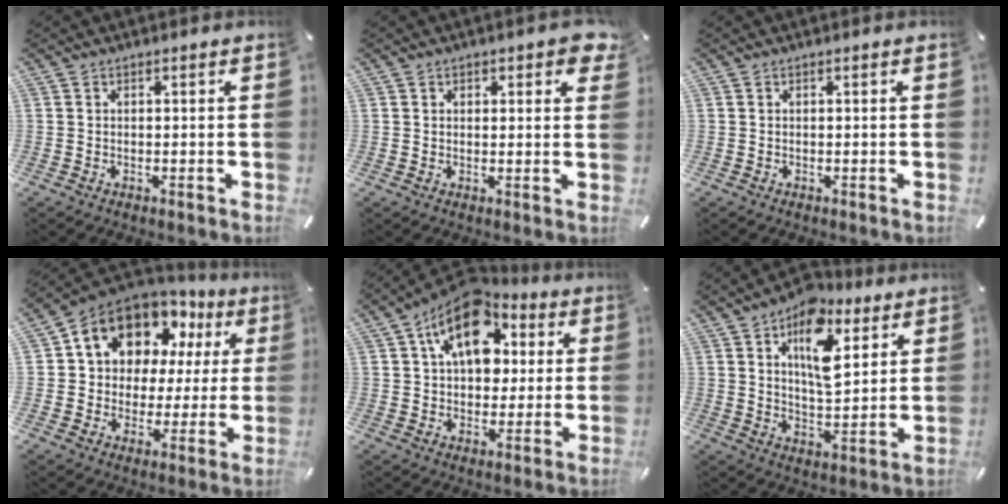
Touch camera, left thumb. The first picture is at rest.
{"total": 2.5, "force": [1.4, 1.4, 1.6], "torque": [-0.010, -0.004, 0.018]}
{"total": 0.0}
{"total": 13.2, "force": [7.1, 10.1, 4.7], "torque": [-0.098, -0.045, 0.135]}
{"total": 16.0, "force": [6.5, 10.8, 10.0], "torque": [-0.173, -0.017, 0.117]}
{"total": 15.4, "force": [7.6, 8.5, 10.4], "torque": [-0.153, -0.025, 0.129]}